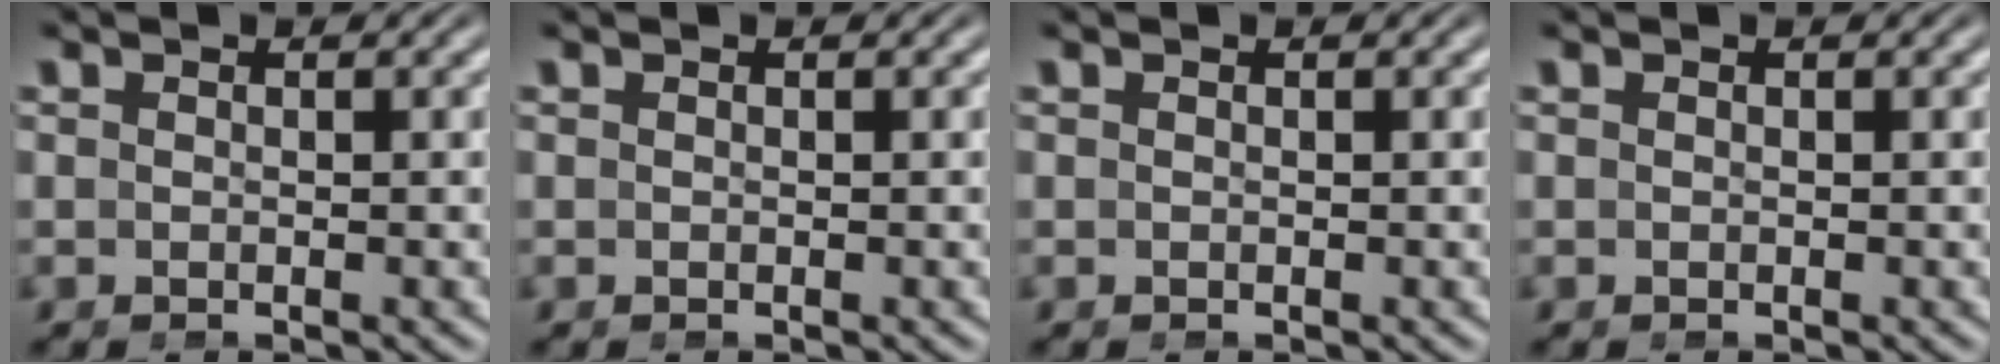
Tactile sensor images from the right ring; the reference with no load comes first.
{"total": 0.0}
{"total": 0.0}
{"total": 0.0}